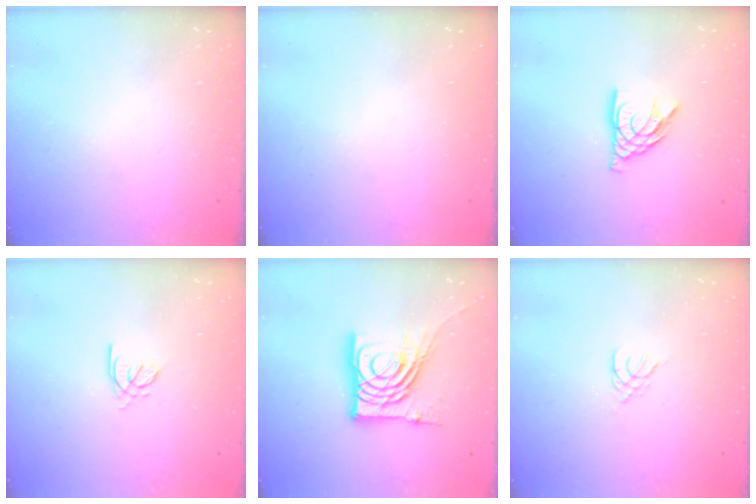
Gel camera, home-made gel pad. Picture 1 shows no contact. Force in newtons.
{"total": 0.0}
{"total": 9.1, "press": 9.1, "slide": 0.8}
{"total": 2.4, "press": 2.4, "slide": 0.6}
{"total": 18.6, "press": 18.6, "slide": 1.6}
{"total": 2.1, "press": 2.0, "slide": 0.4}